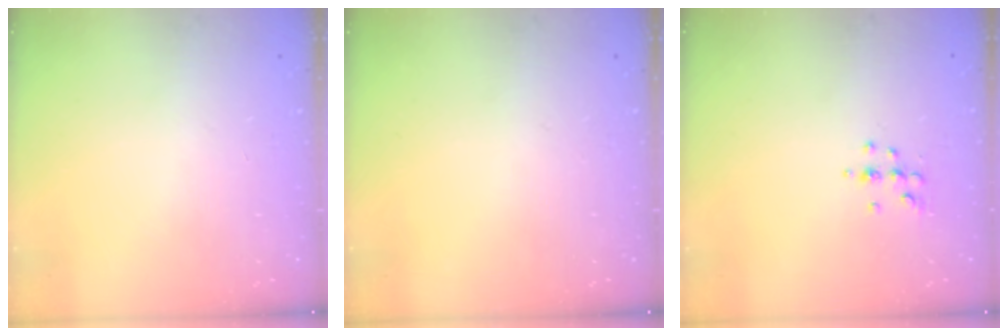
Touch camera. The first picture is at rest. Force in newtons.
{"total": 0.0}
{"total": 5.0, "press": 4.8, "slide": 1.4}